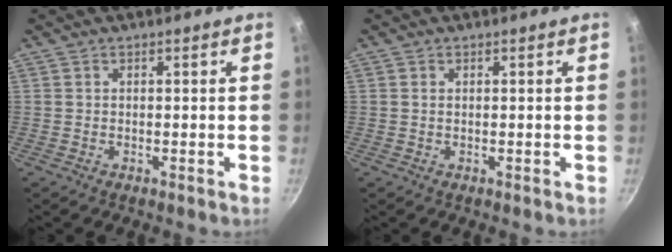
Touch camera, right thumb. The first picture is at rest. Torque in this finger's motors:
{"motor_torque": [-0.33, 0.05, -0.30, 0.26, -0.07]}